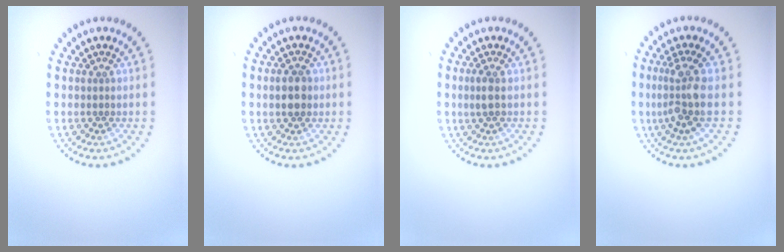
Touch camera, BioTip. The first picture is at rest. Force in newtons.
{"total": 2.7, "press": 2.7, "slide": 0.1}
{"total": 1.1, "press": 1.1, "slide": 0.3}
{"total": 3.5, "press": 2.9, "slide": 2.1}